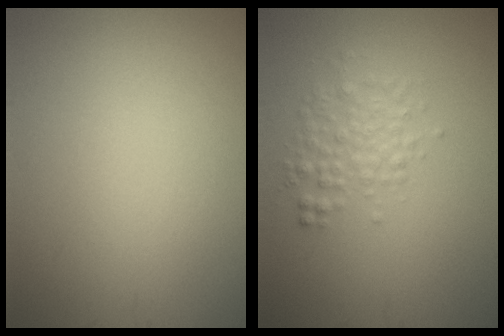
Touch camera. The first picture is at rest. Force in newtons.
{"total": 2.5, "press": 2.5, "slide": 0.0}